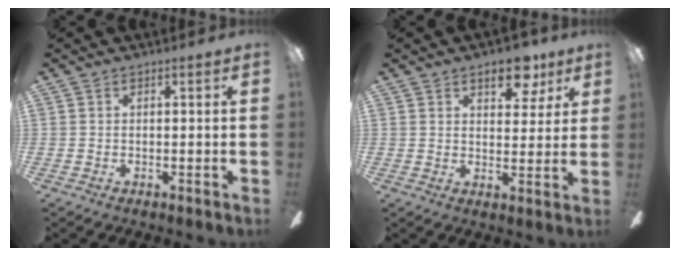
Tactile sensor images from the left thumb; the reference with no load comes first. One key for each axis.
{"total": 8.7, "fx": 5.5, "fy": 4.6, "fz": 4.9, "tx": -0.043, "ty": -0.023, "tz": 0.091}